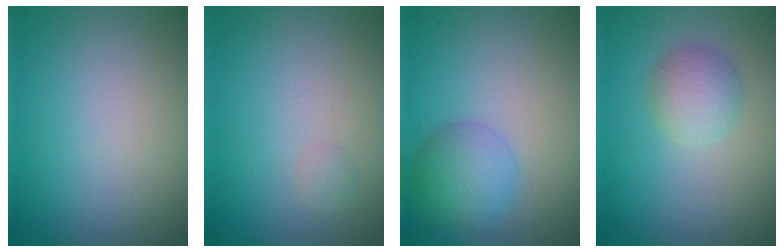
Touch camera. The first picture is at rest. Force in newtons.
{"total": 0.6, "press": 0.6, "slide": 0.0}
{"total": 4.4, "press": 4.4, "slide": 0.2}
{"total": 2.9, "press": 2.9, "slide": 0.0}